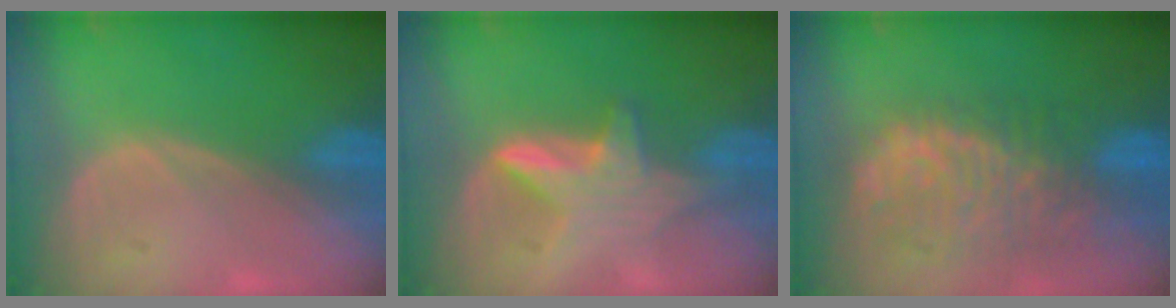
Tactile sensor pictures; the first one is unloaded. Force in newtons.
{"total": 5.8, "press": 5.6, "slide": 1.5}
{"total": 11.5, "press": 9.7, "slide": 6.3}